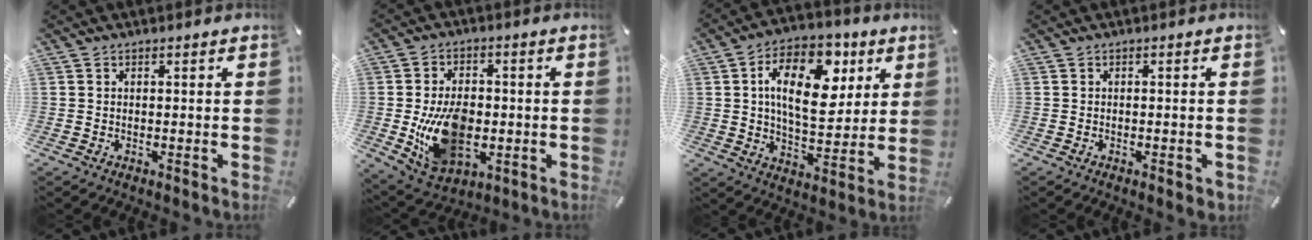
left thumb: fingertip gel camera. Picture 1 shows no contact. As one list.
[{"total": 15.1, "force": [-2.0, 10.1, 11.0], "torque": [-0.205, -0.001, -0.030]}, {"total": 17.7, "force": [5.8, 10.5, 13.0], "torque": [-0.203, -0.010, 0.096]}, {"total": 1.4, "force": [-0.5, 0.4, 1.2], "torque": [-0.019, 0.000, -0.008]}]